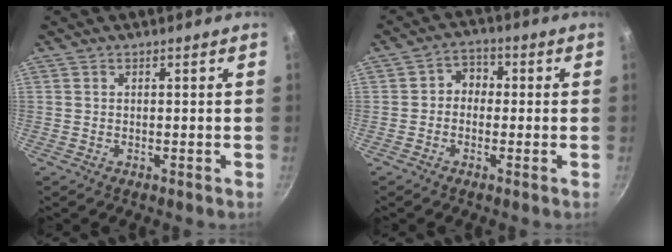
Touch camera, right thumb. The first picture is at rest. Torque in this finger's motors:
{"motor_torque": [-0.51, 0.07, 0.01, -0.13, 0.00]}